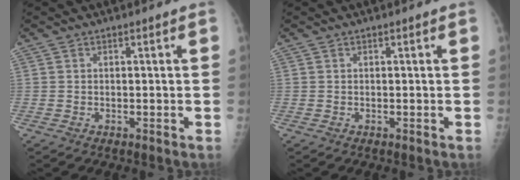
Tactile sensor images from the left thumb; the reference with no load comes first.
{"total": 0.0}